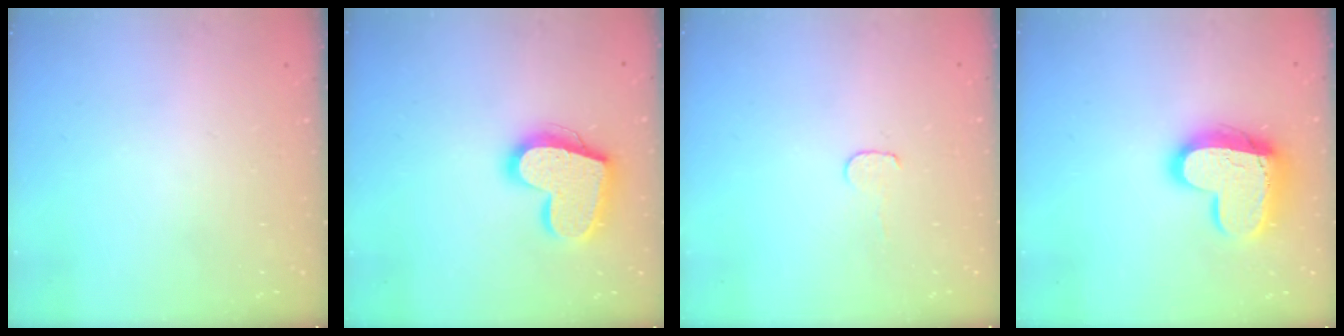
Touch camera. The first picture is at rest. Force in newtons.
{"total": 18.7, "press": 18.6, "slide": 1.4}
{"total": 3.5, "press": 3.5, "slide": 0.4}
{"total": 16.2, "press": 16.1, "slide": 1.4}